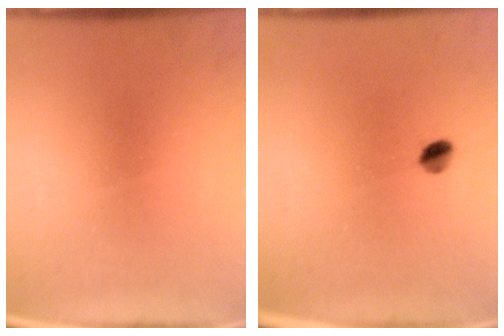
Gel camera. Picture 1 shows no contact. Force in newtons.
{"total": 2.5}